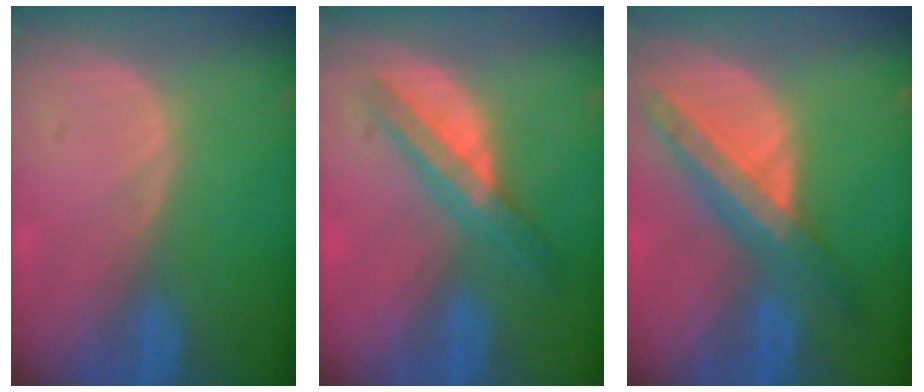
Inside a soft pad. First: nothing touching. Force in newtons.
{"total": 6.6, "press": 5.7, "slide": 3.3}
{"total": 8.7, "press": 7.5, "slide": 4.4}